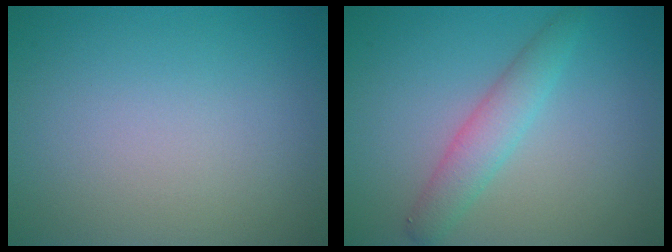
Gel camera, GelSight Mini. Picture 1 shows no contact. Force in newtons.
{"total": 2.8, "press": 2.8, "slide": 0.1}